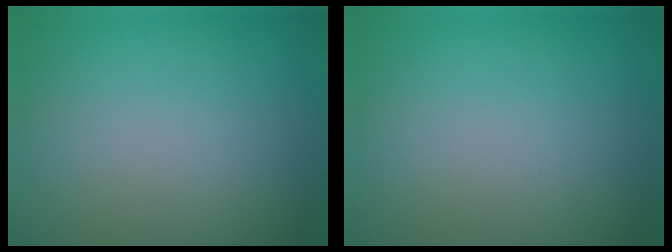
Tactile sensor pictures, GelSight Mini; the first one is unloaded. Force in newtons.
{"total": 0.0}